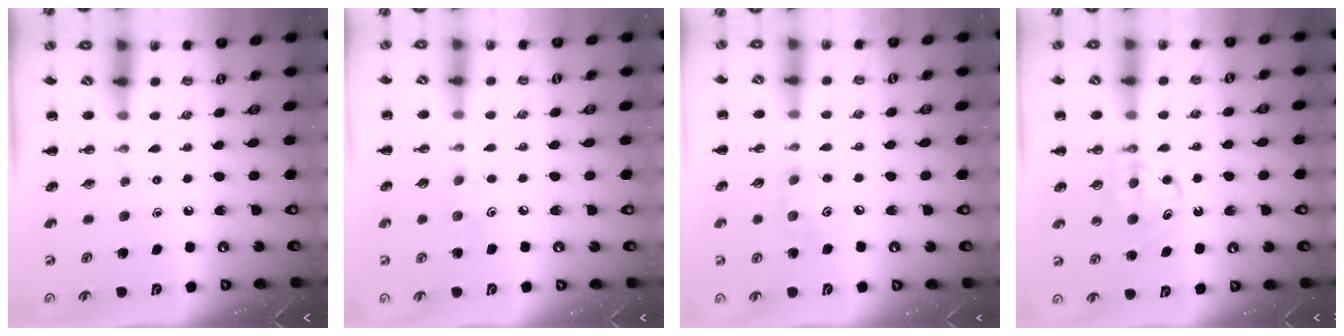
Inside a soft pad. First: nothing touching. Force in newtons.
{"total": 5.1, "press": 4.8, "slide": 1.7}
{"total": 4.2, "press": 4.1, "slide": 0.5}
{"total": 6.1, "press": 6.0, "slide": 0.6}